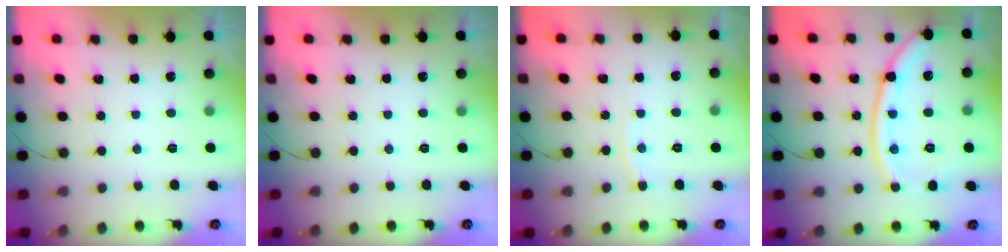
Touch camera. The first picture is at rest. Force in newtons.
{"total": 0.0}
{"total": 4.1, "press": 4.1, "slide": 0.6}
{"total": 15.6, "press": 15.5, "slide": 1.9}